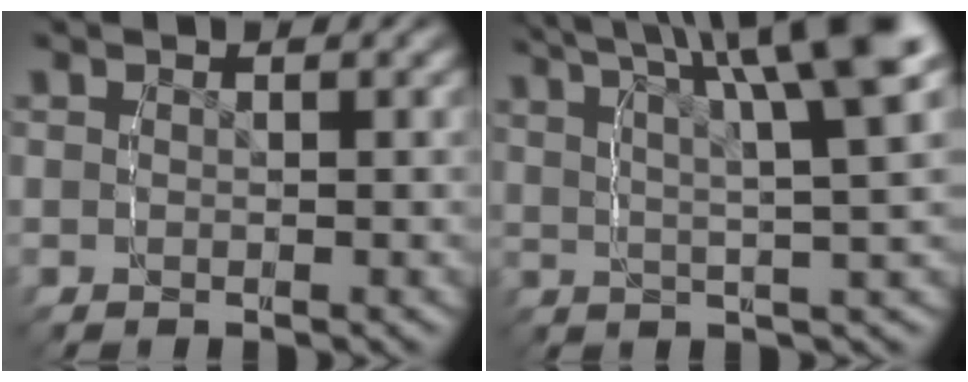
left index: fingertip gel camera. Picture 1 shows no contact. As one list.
[{"total": 8.7, "force": [4.2, 1.7, 7.5], "torque": [-0.087, 0.018, 0.059]}]